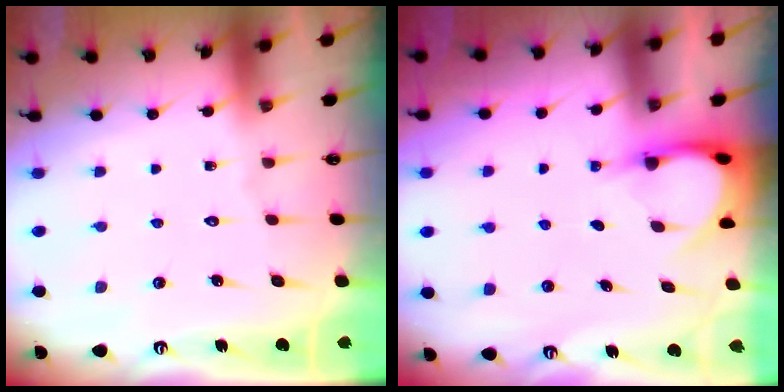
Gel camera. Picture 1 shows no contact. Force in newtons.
{"total": 3.7, "press": 3.7, "slide": 0.3}